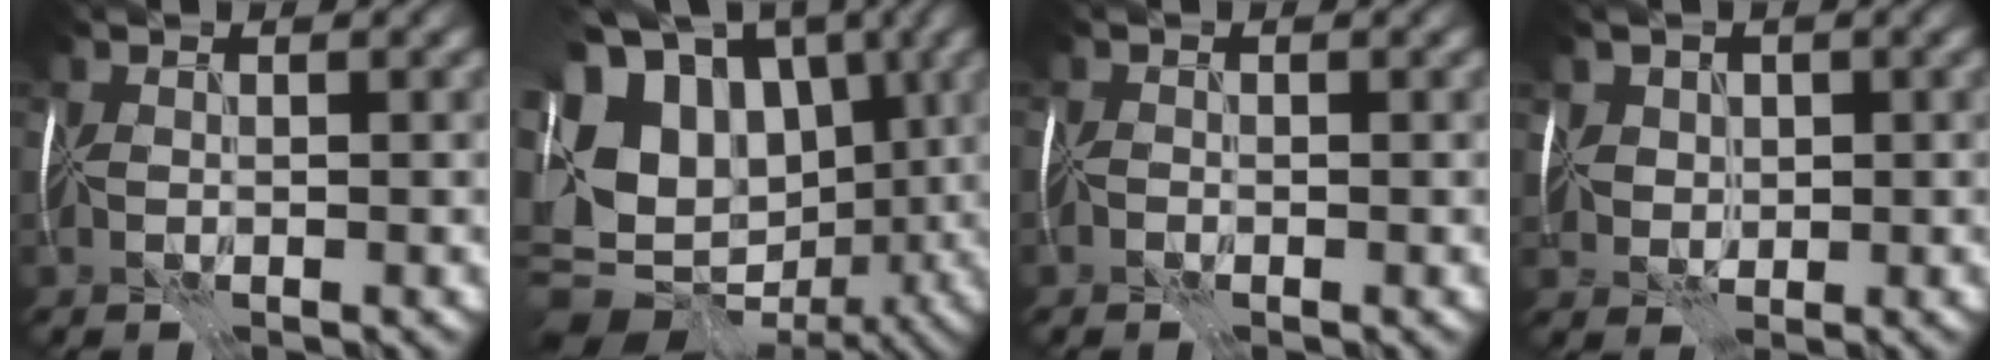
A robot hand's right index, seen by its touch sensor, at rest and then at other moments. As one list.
[{"total": 16.6, "force": [2.7, 13.0, 10.0], "torque": [-0.191, 0.014, 0.045]}, {"total": 0.7, "force": [-0.6, -0.2, -0.3], "torque": [0.010, 0.002, -0.012]}, {"total": 4.0, "force": [2.2, 3.0, 1.5], "torque": [-0.032, 0.019, 0.029]}]